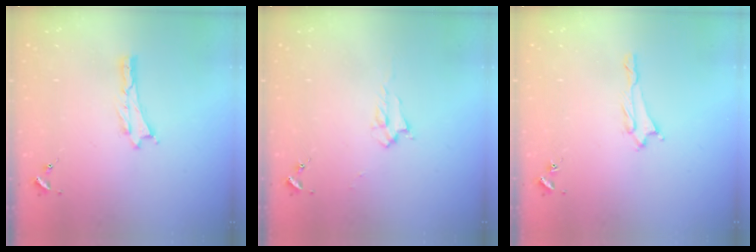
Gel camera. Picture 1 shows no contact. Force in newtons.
{"total": 2.2, "press": 2.2, "slide": 0.4}
{"total": 1.3, "press": 1.3, "slide": 0.1}